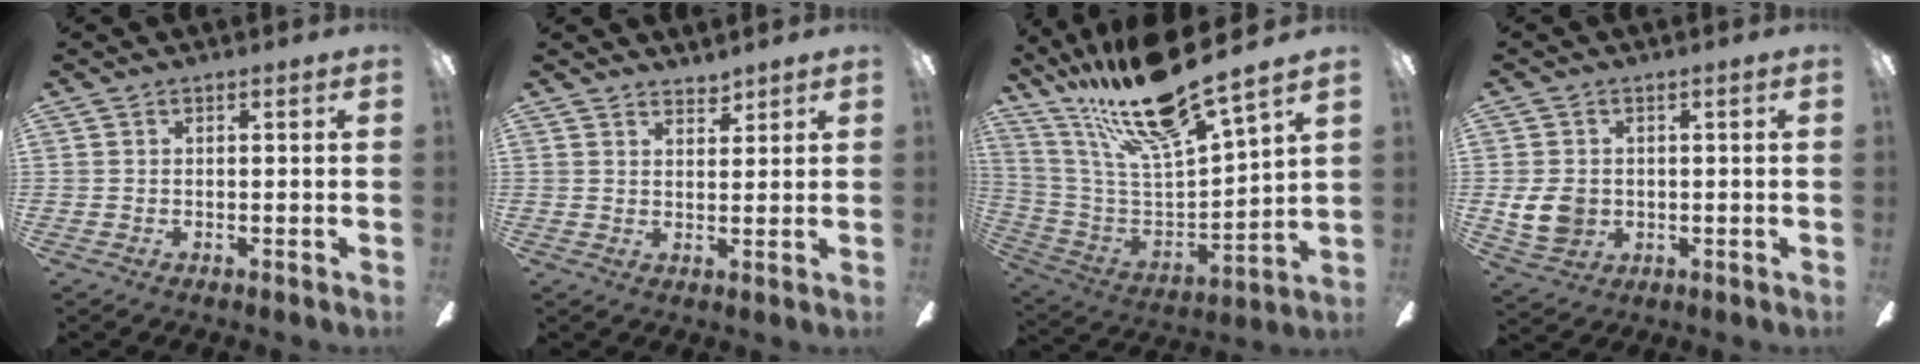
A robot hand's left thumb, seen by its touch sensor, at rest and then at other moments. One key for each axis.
{"total": 2.8, "fx": 2.8, "fy": 0.6, "fz": 0.2, "tx": 0.000, "ty": -0.018, "tz": 0.051}
{"total": 21.2, "fx": 17.2, "fy": 3.1, "fz": 12.0, "tx": -0.225, "ty": -0.113, "tz": 0.284}
{"total": 7.3, "fx": -0.3, "fy": 6.0, "fz": 4.1, "tx": -0.103, "ty": 0.005, "tz": -0.006}